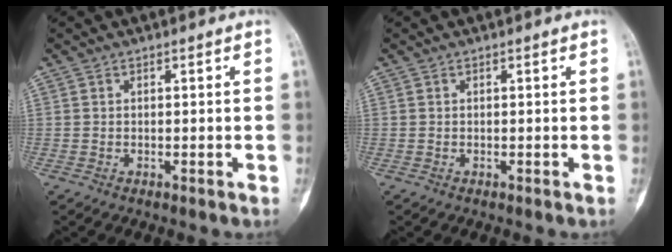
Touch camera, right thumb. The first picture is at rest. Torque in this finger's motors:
{"motor_torque": [0.01, 0.00, 0.01, -0.01, 0.01]}